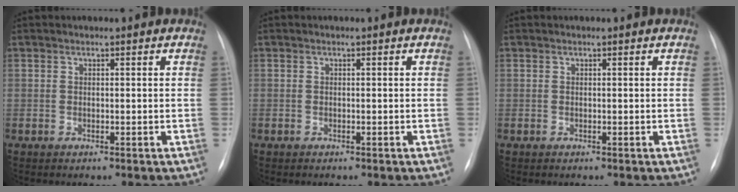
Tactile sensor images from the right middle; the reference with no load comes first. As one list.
[{"total": 0.0}, {"total": 0.0}]